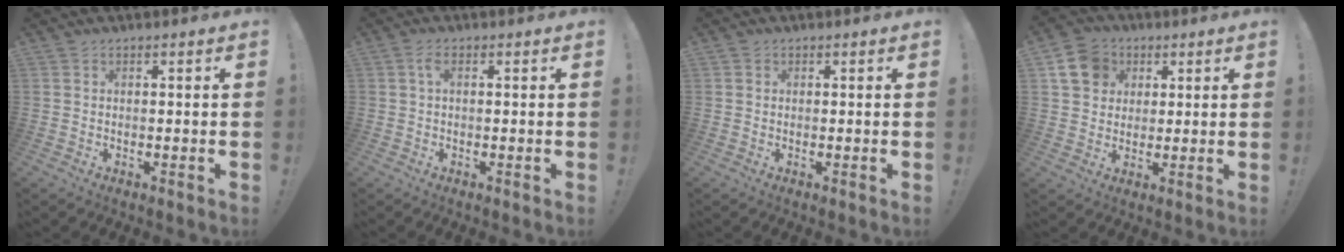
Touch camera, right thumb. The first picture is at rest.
{"total": 2.4, "force": [0.6, 0.9, 2.2], "torque": [-0.043, 0.004, 0.008]}
{"total": 0.6, "force": [0.2, 0.6, -0.1], "torque": [0.009, -0.003, 0.003]}
{"total": 11.0, "force": [4.0, 9.4, 4.0], "torque": [-0.052, -0.011, 0.082]}